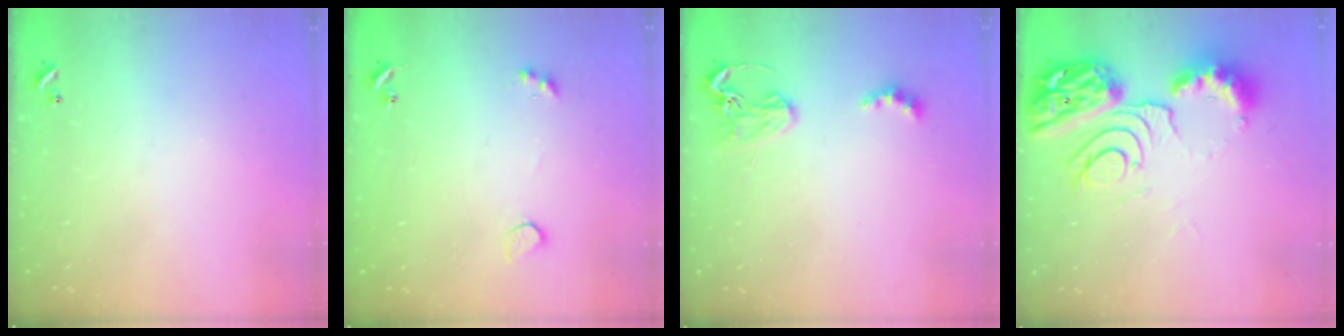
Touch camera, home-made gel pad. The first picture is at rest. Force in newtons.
{"total": 2.1, "press": 1.9, "slide": 1.0}
{"total": 2.9, "press": 2.8, "slide": 0.6}
{"total": 14.1, "press": 14.1, "slide": 1.5}